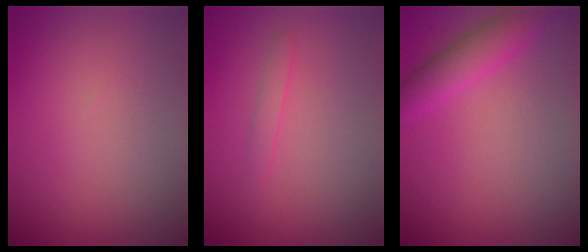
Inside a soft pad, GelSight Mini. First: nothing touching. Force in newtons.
{"total": 0.8, "press": 0.8, "slide": 0.0}
{"total": 3.2, "press": 3.2, "slide": 0.1}